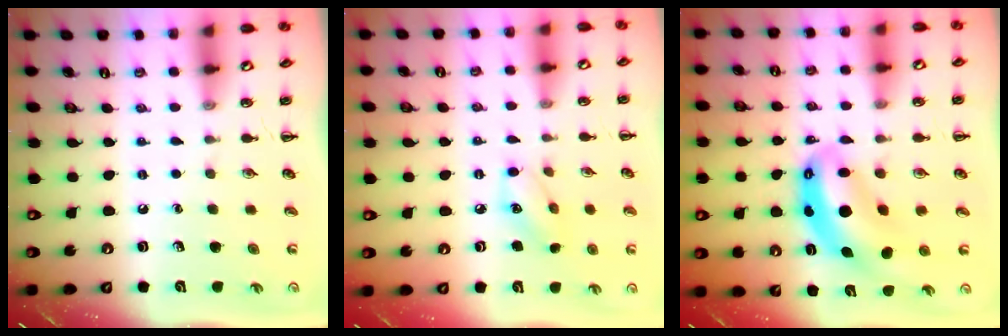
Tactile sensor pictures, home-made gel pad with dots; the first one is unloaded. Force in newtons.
{"total": 6.8, "press": 6.8, "slide": 0.7}
{"total": 10.0, "press": 9.7, "slide": 2.6}